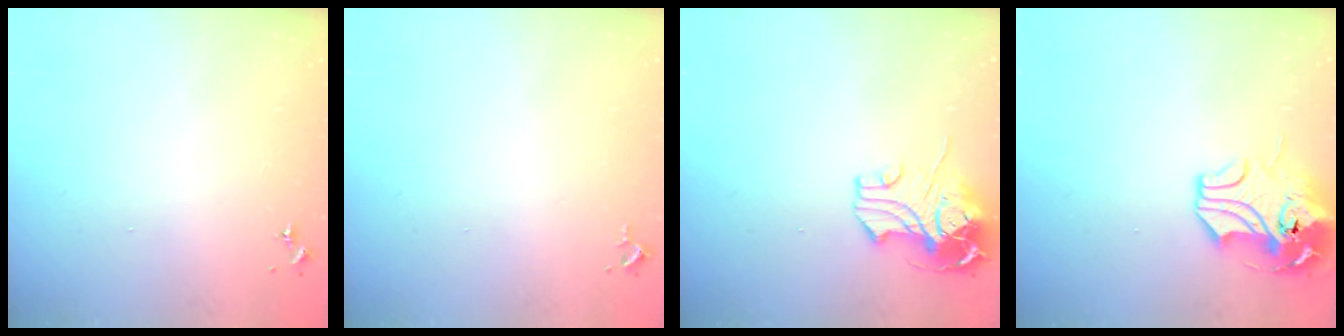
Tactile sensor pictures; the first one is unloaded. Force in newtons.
{"total": 2.6, "press": 2.6, "slide": 0.4}
{"total": 11.8, "press": 11.7, "slide": 2.1}
{"total": 12.0, "press": 11.8, "slide": 2.2}